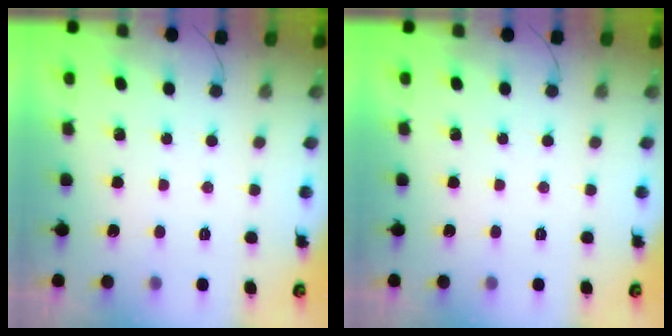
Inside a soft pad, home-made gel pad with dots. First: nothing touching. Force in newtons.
{"total": 0.0}